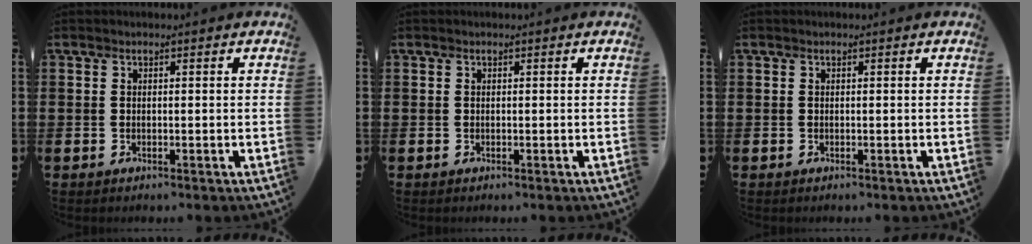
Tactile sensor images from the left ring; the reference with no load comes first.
{"total": 0.0}
{"total": 0.0}